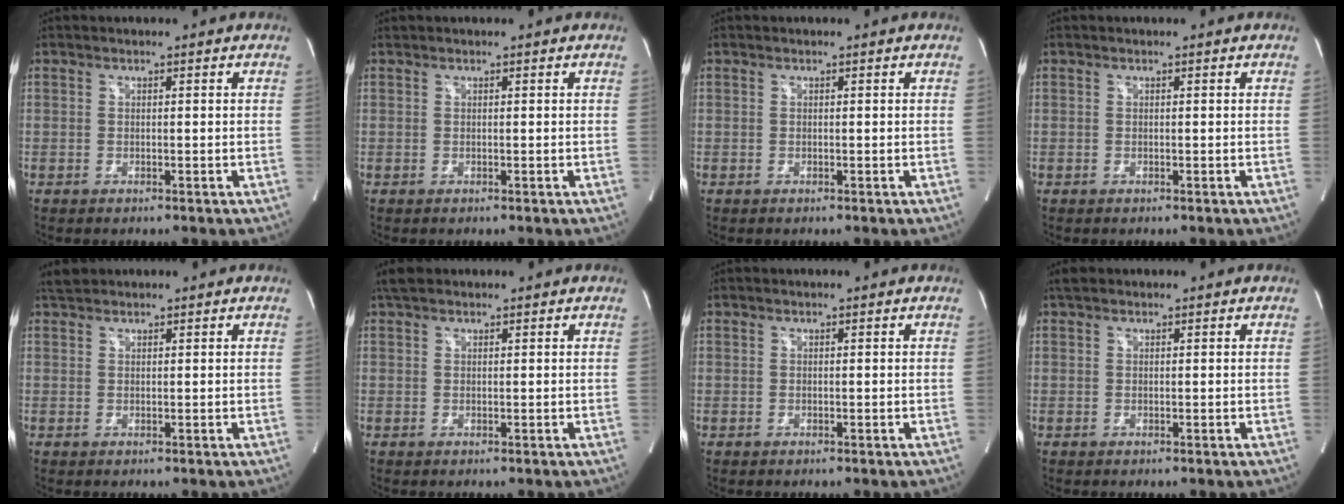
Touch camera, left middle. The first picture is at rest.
{"total": 0.0}
{"total": 0.0}
{"total": 0.0}
{"total": 1.7, "force": [1.6, 0.5, 0.2], "torque": [-0.011, 0.015, 0.032]}
{"total": 2.3, "force": [1.9, 1.0, 0.9], "torque": [-0.019, 0.020, 0.032]}
{"total": 0.0}
{"total": 1.3, "force": [1.0, 0.6, 0.4], "torque": [-0.013, 0.018, 0.019]}